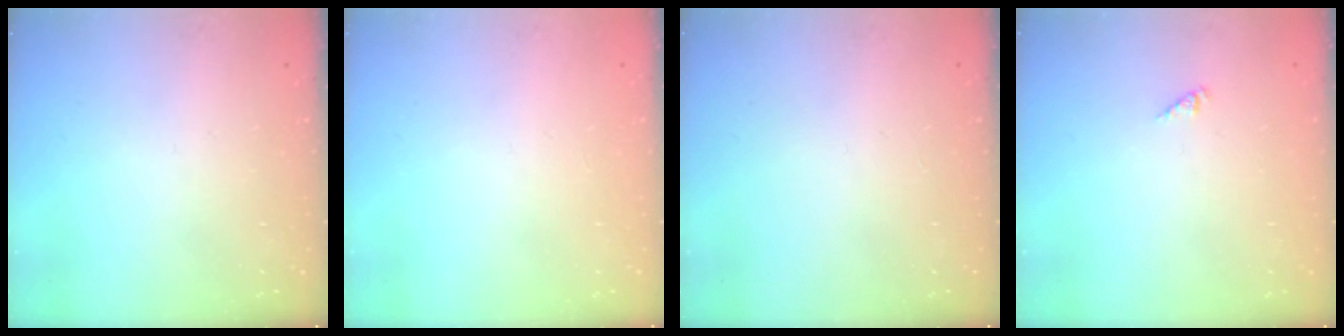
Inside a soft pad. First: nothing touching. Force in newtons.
{"total": 0.0}
{"total": 0.0}
{"total": 0.0}